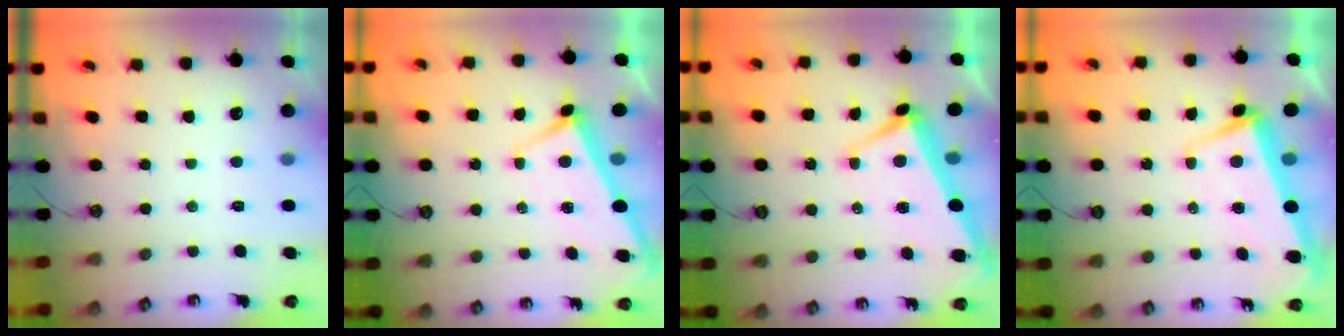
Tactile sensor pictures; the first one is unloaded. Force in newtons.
{"total": 2.9, "press": 2.9, "slide": 0.1}
{"total": 1.6, "press": 1.2, "slide": 0.9}
{"total": 2.1, "press": 0.6, "slide": 2.0}